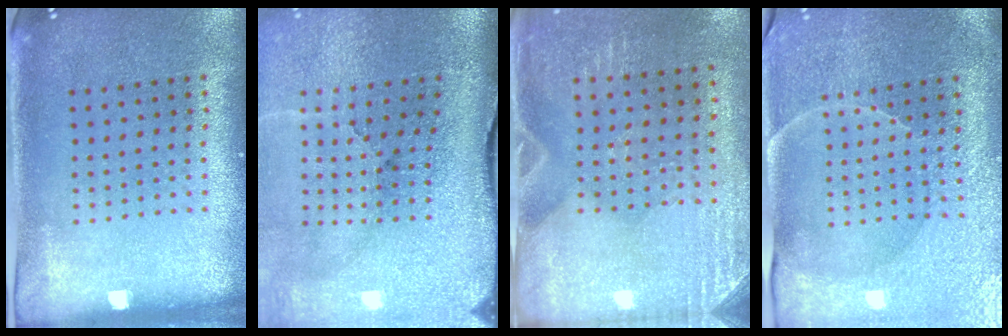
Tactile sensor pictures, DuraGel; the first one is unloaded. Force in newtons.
{"total": 5.3, "press": 4.2, "slide": 3.2}
{"total": 2.9, "press": 2.6, "slide": 1.2}
{"total": 3.8, "press": 3.6, "slide": 1.2}